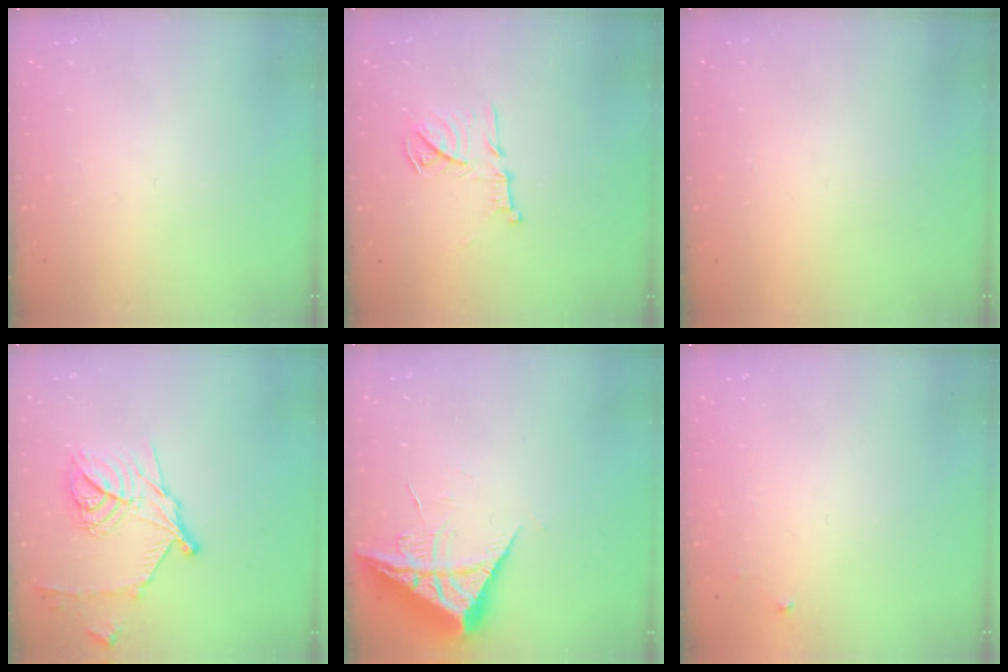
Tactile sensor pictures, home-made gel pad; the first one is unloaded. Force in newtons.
{"total": 12.5, "press": 12.5, "slide": 0.8}
{"total": 1.5, "press": 1.5, "slide": 0.1}
{"total": 16.4, "press": 16.3, "slide": 1.0}
{"total": 7.6, "press": 7.6, "slide": 0.5}
{"total": 2.5, "press": 2.5, "slide": 0.4}